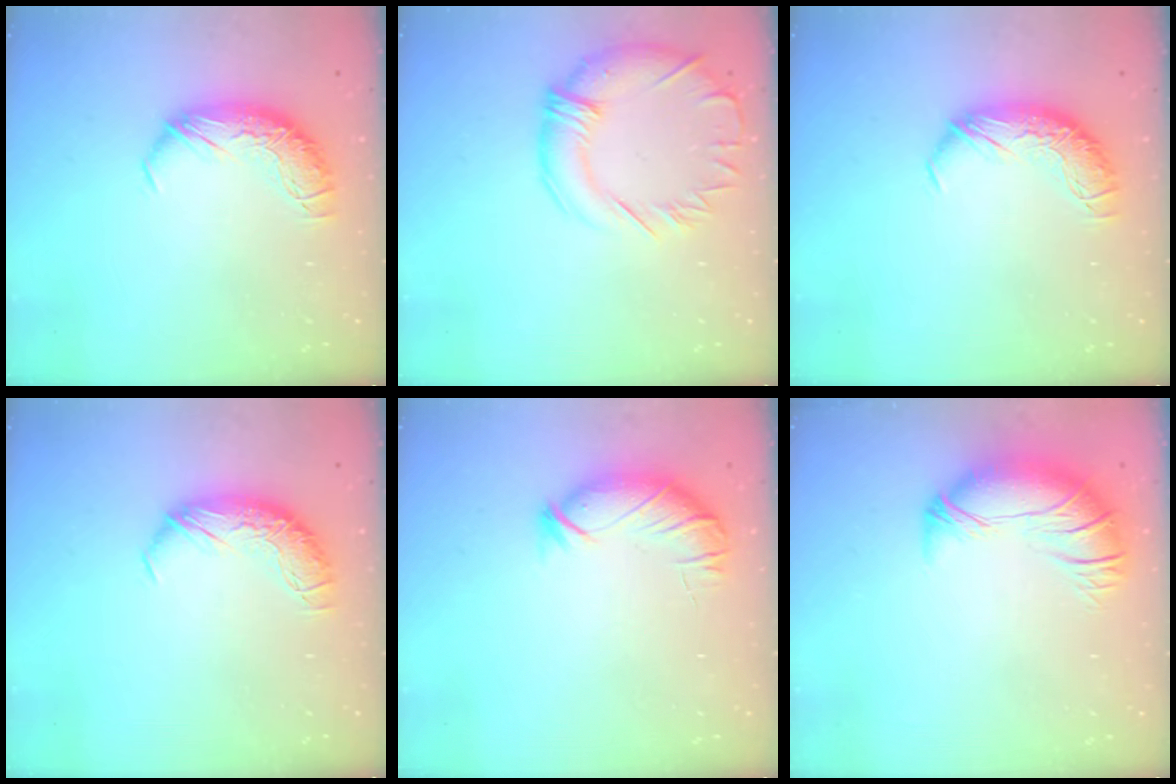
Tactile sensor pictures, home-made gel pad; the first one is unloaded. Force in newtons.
{"total": 3.0, "press": 2.7, "slide": 1.3}
{"total": 0.0}
{"total": 0.0}
{"total": 3.6, "press": 3.5, "slide": 0.8}
{"total": 2.6, "press": 0.1, "slide": 2.6}